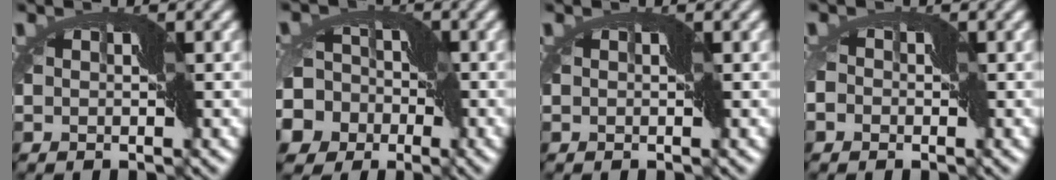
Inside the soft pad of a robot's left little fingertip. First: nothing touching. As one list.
[{"total": 11.0, "force": [-3.7, 9.4, 4.4], "torque": [-0.079, -0.019, -0.090]}, {"total": 0.0}, {"total": 2.7, "force": [-1.3, 2.2, 1.1], "torque": [-0.015, 0.008, -0.024]}]